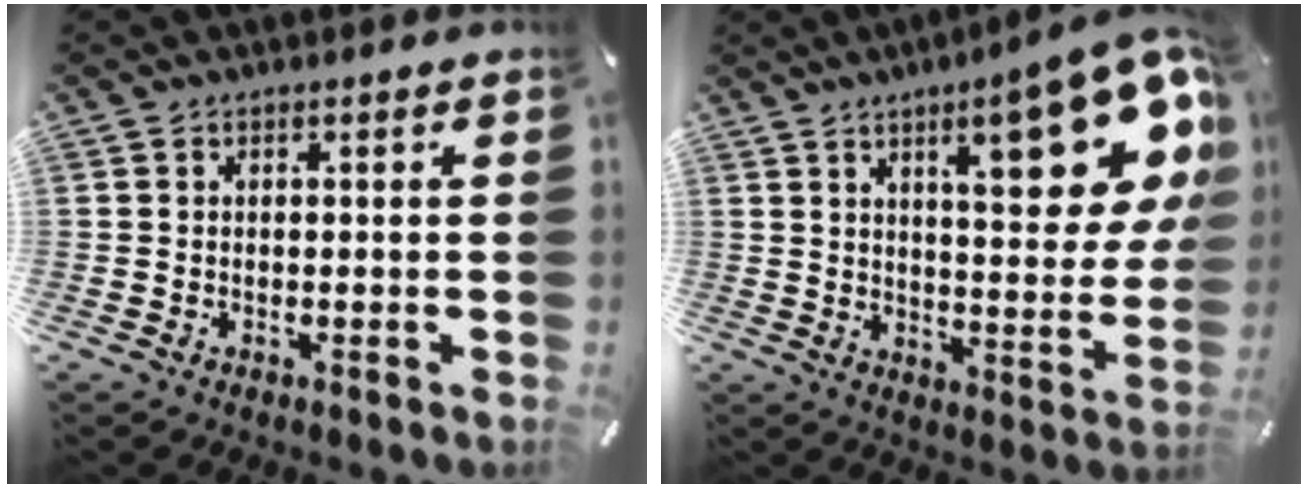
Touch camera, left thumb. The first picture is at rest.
{"total": 22.4, "force": [11.0, 6.9, 18.3], "torque": [-0.245, -0.067, 0.162]}